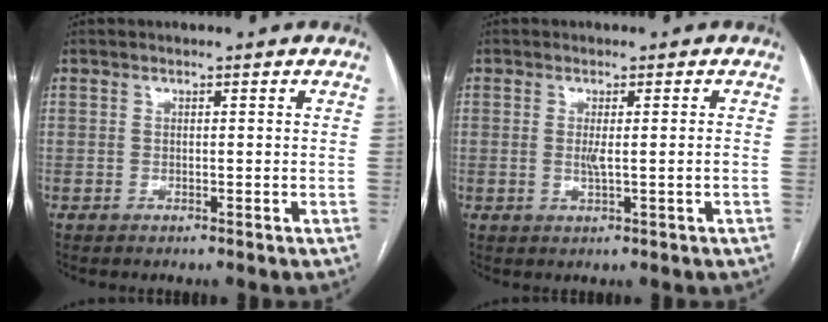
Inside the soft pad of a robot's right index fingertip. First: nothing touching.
{"total": 2.3, "force": [-0.3, 0.0, 2.3], "torque": [-0.045, -0.004, -0.003]}